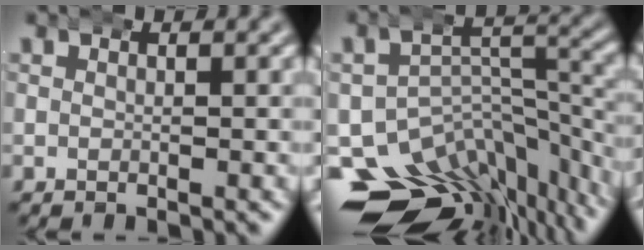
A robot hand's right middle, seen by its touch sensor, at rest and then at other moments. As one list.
[{"total": 18.8, "force": [-10.2, 12.5, 9.7], "torque": [-0.149, -0.062, -0.142]}]